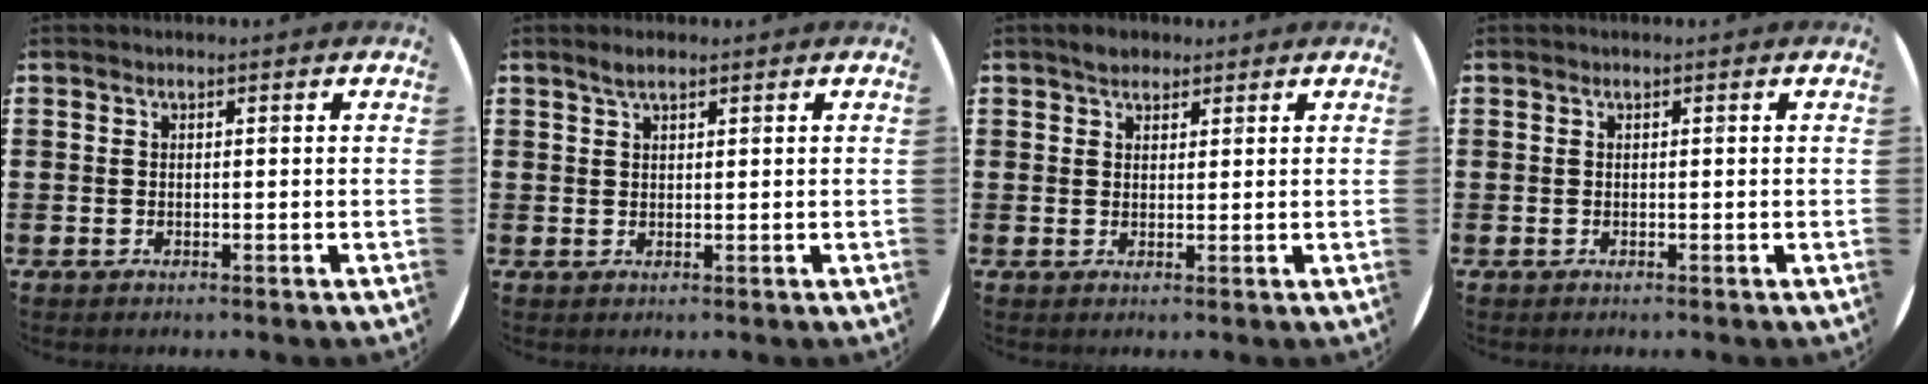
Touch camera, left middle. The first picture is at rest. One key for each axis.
{"total": 1.8, "fx": 1.4, "fy": 0.4, "fz": 1.0, "tx": -0.020, "ty": 0.005, "tz": 0.025}
{"total": 2.0, "fx": 1.8, "fy": 1.0, "fz": 0.2, "tx": 0.003, "ty": 0.004, "tz": 0.032}
{"total": 0.0}